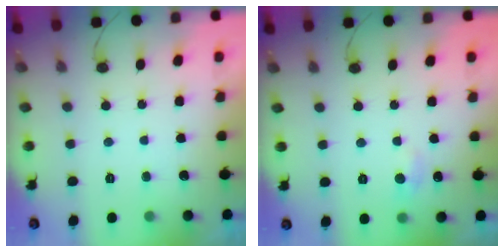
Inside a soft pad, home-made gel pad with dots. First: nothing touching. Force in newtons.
{"total": 5.9, "press": 5.9, "slide": 0.9}